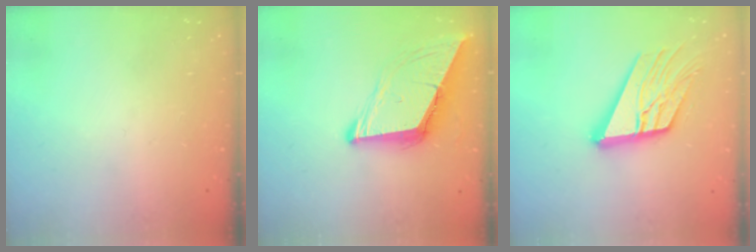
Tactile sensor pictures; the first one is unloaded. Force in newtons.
{"total": 9.4, "press": 9.3, "slide": 1.1}
{"total": 17.6, "press": 17.5, "slide": 2.2}